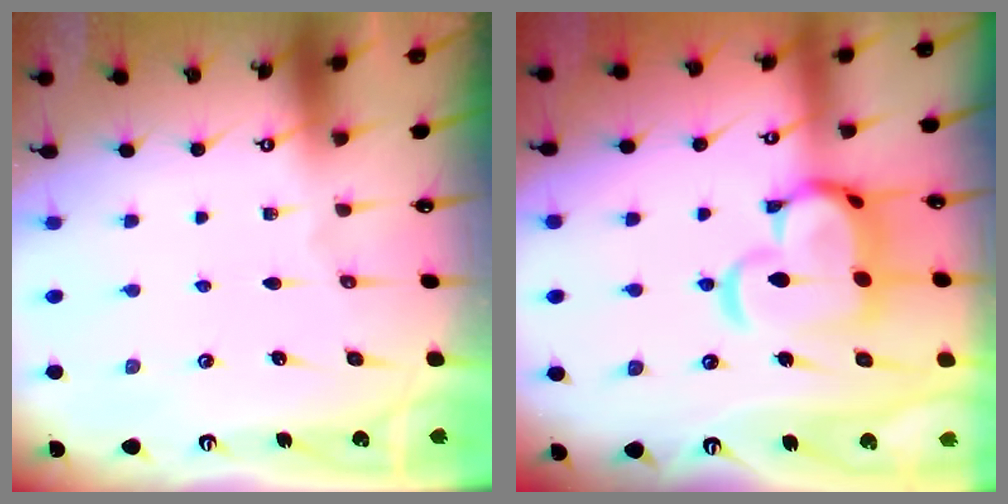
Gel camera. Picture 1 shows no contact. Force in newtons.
{"total": 10.6, "press": 10.5, "slide": 1.4}